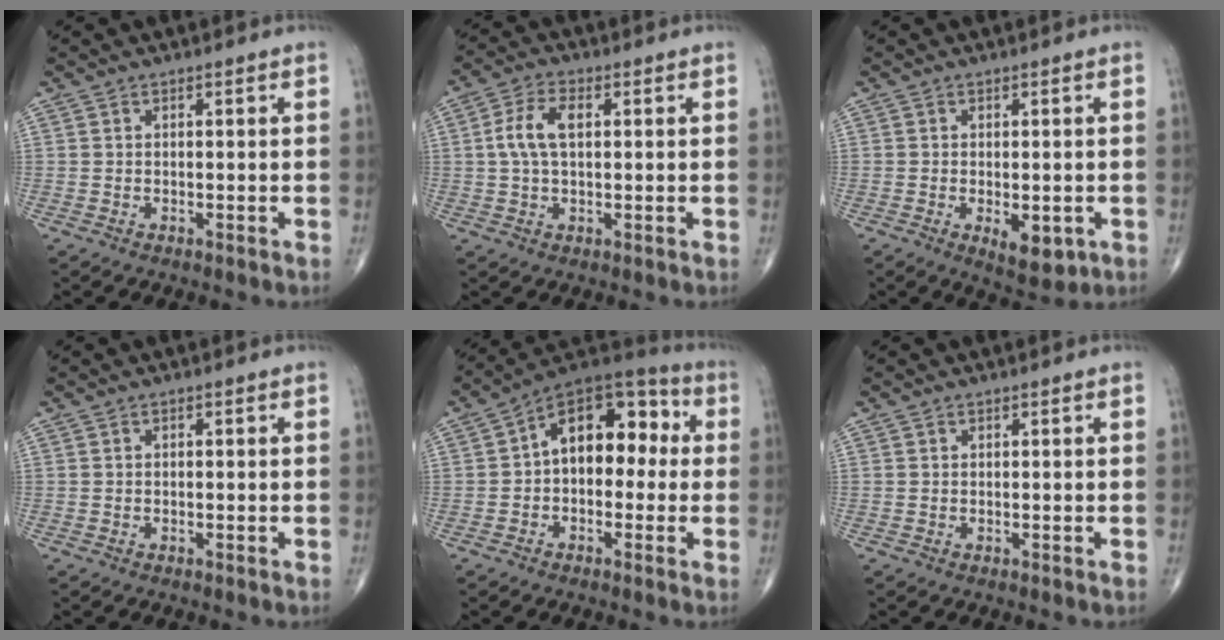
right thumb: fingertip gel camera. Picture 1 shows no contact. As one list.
[{"total": 6.7, "force": [1.1, 3.6, 5.6], "torque": [-0.121, 0.014, 0.019]}, {"total": 6.0, "force": [-1.7, 2.8, 5.0], "torque": [-0.062, -0.008, -0.016]}, {"total": 0.0}, {"total": 14.7, "force": [1.1, 9.2, 11.4], "torque": [-0.125, 0.048, -0.002]}, {"total": 0.0}]